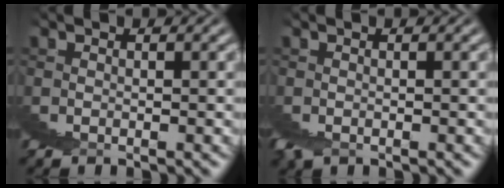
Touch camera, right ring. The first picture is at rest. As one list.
[{"total": 0.5, "force": [0.5, 0.0, 0.2], "torque": [-0.003, 0.004, 0.004]}]